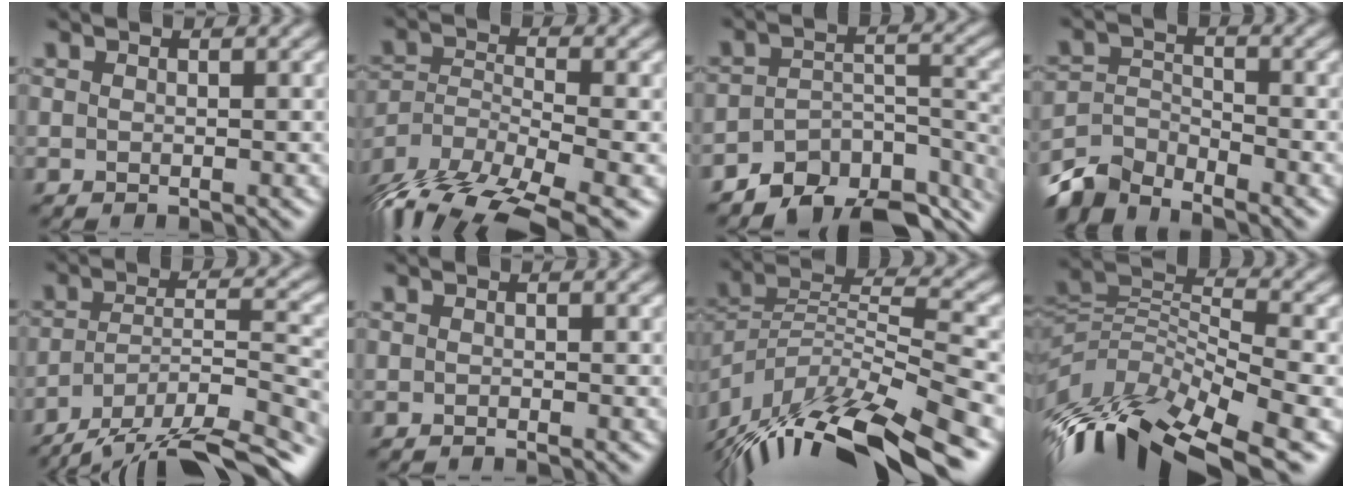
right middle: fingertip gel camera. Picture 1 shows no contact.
{"total": 12.0, "force": [-9.4, 3.9, 6.3], "torque": [-0.123, -0.023, -0.155]}
{"total": 9.0, "force": [-7.5, 3.6, 3.5], "torque": [-0.050, -0.006, -0.114]}
{"total": 4.8, "force": [-4.4, 1.6, 1.2], "torque": [-0.021, -0.005, -0.094]}
{"total": 13.7, "force": [-11.8, 3.5, 6.1], "torque": [-0.107, -0.007, -0.177]}
{"total": 0.7, "force": [-0.6, 0.0, 0.3], "torque": [0.000, -0.002, -0.012]}
{"total": 14.9, "force": [-10.2, 4.2, 10.0], "torque": [-0.211, 0.010, -0.177]}
{"total": 12.3, "force": [-6.0, 4.7, 9.6], "torque": [-0.205, 0.007, -0.105]}